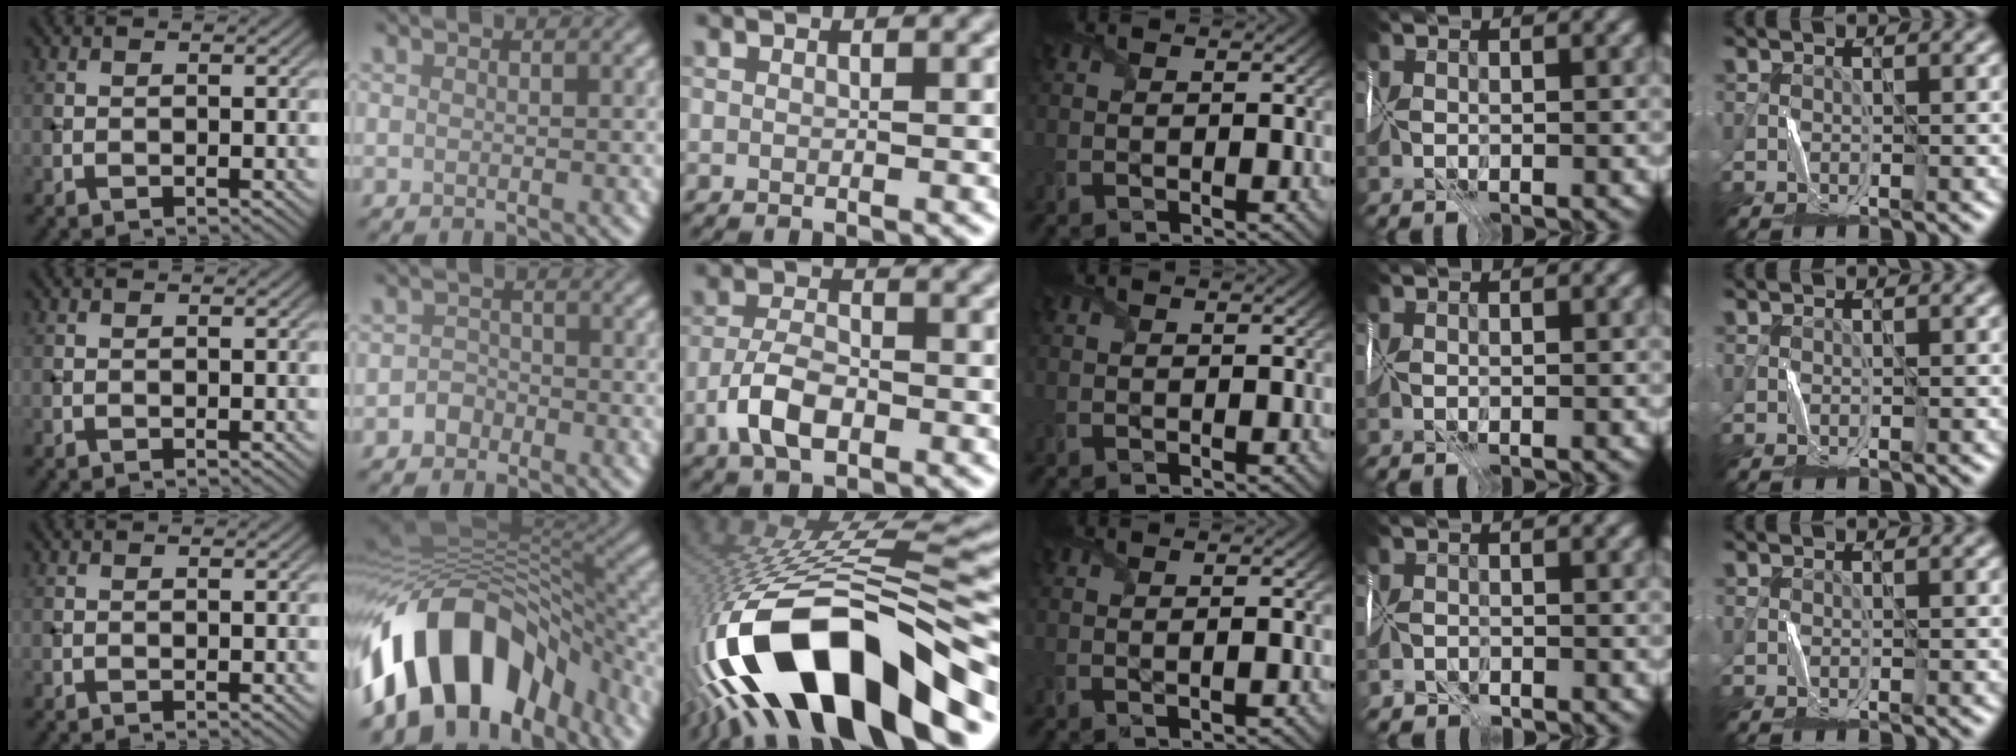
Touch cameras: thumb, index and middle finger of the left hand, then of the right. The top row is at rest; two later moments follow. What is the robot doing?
{"motion": "fold", "object": "map"}